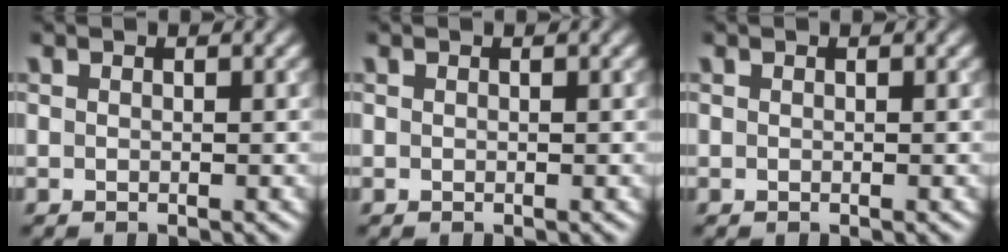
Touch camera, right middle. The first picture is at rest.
{"total": 0.0}
{"total": 0.0}